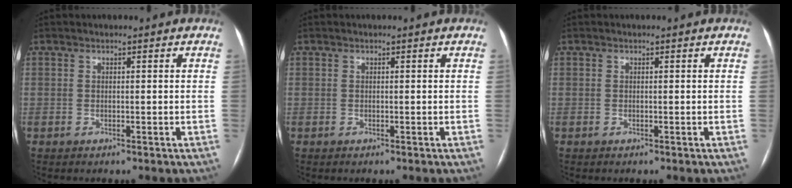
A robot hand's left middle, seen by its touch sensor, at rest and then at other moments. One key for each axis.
{"total": 0.0}
{"total": 0.0}